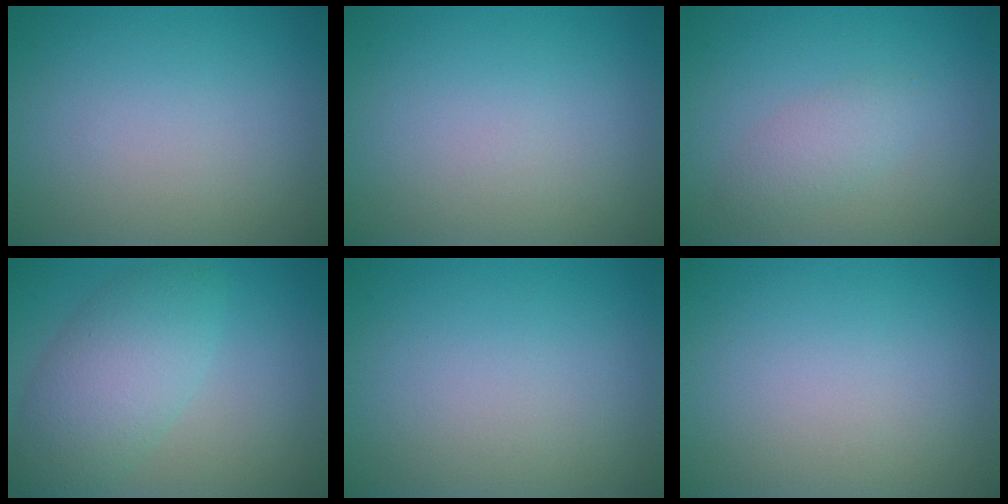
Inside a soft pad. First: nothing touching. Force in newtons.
{"total": 0.0}
{"total": 1.9, "press": 1.9, "slide": 0.1}
{"total": 5.8, "press": 5.8, "slide": 0.3}
{"total": 0.0}
{"total": 0.0}